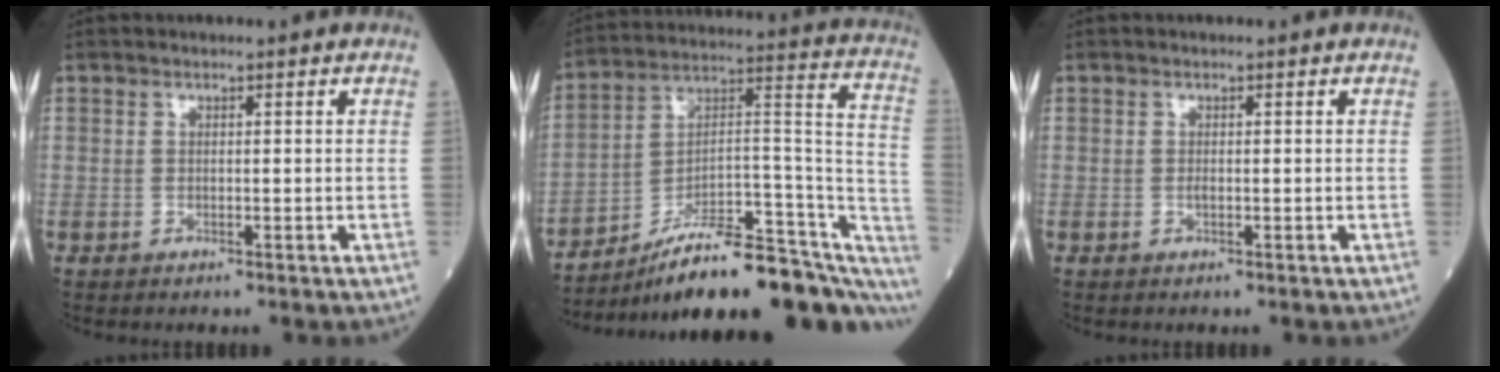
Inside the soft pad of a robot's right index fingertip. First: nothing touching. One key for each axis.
{"total": 25.3, "fx": -19.5, "fy": 4.9, "fz": 15.3, "tx": -0.137, "ty": 0.037, "tz": -0.288}
{"total": 0.5, "fx": -0.2, "fy": 0.2, "fz": 0.5, "tx": -0.013, "ty": -0.001, "tz": -0.004}